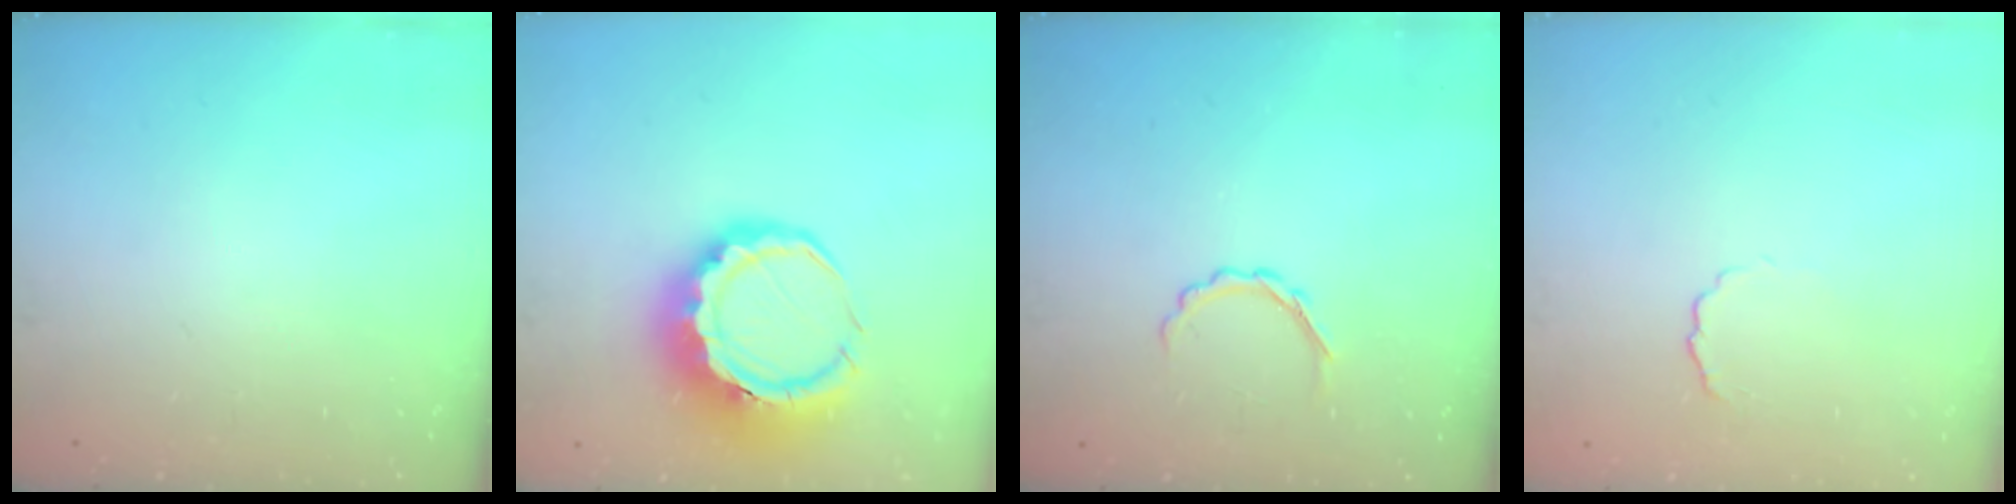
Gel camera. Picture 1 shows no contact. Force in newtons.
{"total": 12.5, "press": 12.3, "slide": 2.2}
{"total": 3.6, "press": 3.5, "slide": 1.0}
{"total": 2.4, "press": 2.4, "slide": 0.5}